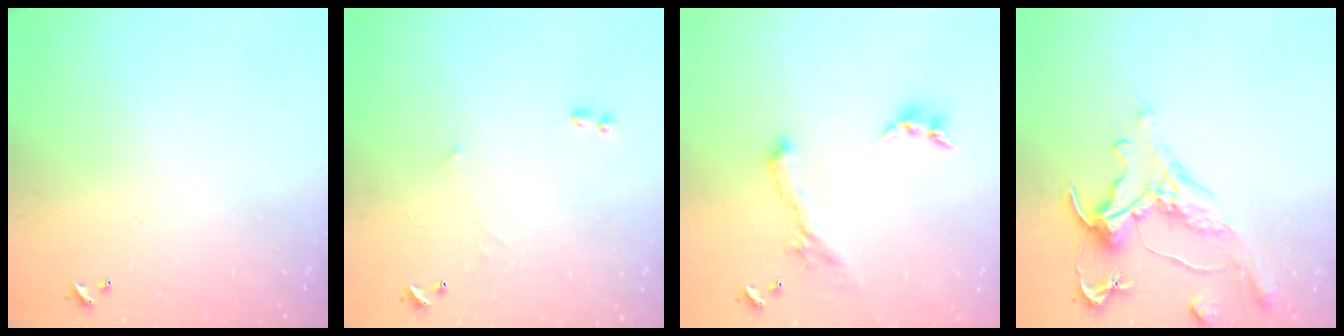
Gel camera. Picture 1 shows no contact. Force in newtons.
{"total": 1.7, "press": 1.7, "slide": 0.4}
{"total": 1.8, "press": 1.7, "slide": 0.4}
{"total": 1.5, "press": 0.4, "slide": 1.5}